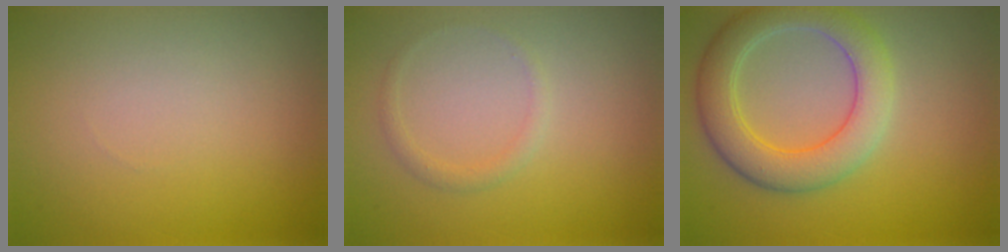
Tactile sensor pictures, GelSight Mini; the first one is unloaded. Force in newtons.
{"total": 1.0, "press": 1.0, "slide": 0.0}
{"total": 5.7, "press": 5.7, "slide": 0.4}